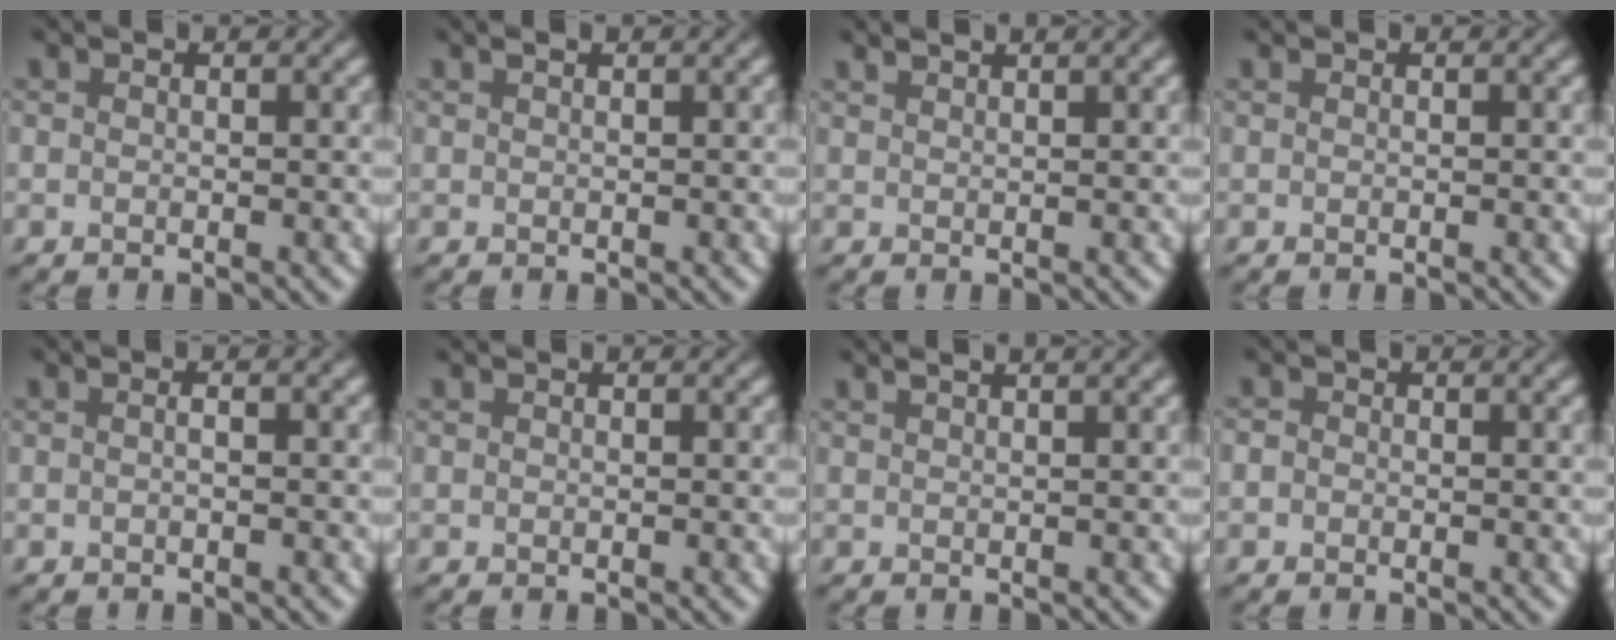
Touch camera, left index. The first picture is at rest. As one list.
[{"total": 0.6, "force": [0.4, -0.1, 0.5], "torque": [-0.012, 0.004, 0.009]}, {"total": 1.4, "force": [1.2, -0.1, 0.6], "torque": [-0.010, 0.006, 0.022]}, {"total": 0.0}, {"total": 0.9, "force": [-0.1, 0.1, 0.8], "torque": [-0.017, -0.002, 0.000]}, {"total": 0.0}, {"total": 2.1, "force": [1.5, 0.4, 1.4], "torque": [-0.010, 0.014, 0.014]}, {"total": 1.0, "force": [0.0, 0.9, 0.4], "torque": [-0.006, 0.004, -0.011]}]